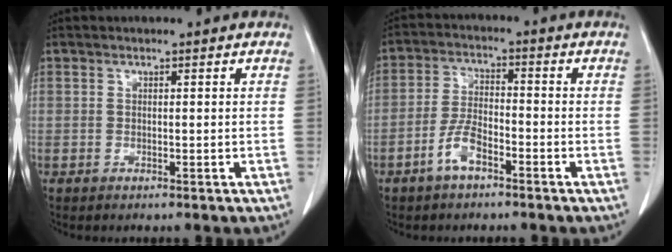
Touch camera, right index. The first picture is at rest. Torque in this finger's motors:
{"motor_torque": [0.47, -0.26, 0.03, 0.02]}